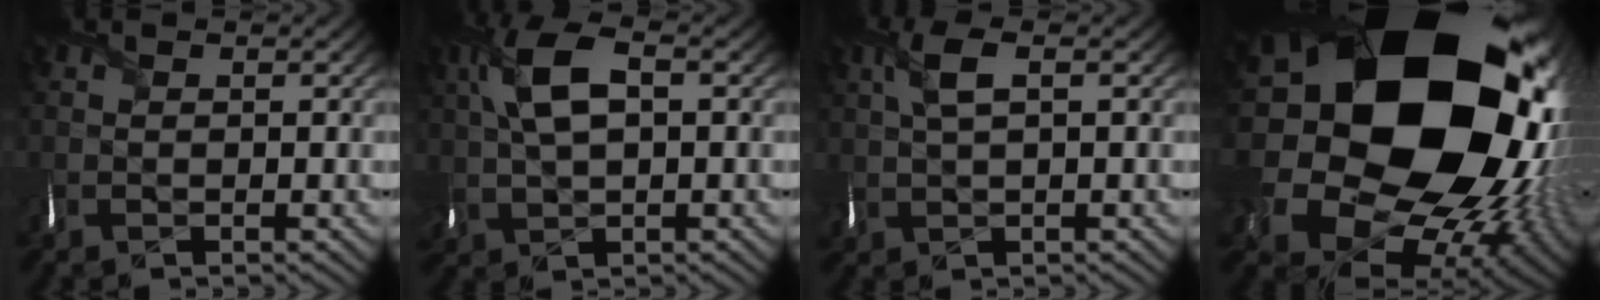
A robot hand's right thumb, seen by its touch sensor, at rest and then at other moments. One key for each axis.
{"total": 9.1, "fx": 2.0, "fy": 4.8, "fz": 7.4, "tx": -0.194, "ty": 0.009, "tz": 0.038}
{"total": 4.4, "fx": 1.2, "fy": 1.7, "fz": 3.9, "tx": -0.102, "ty": 0.005, "tz": 0.025}
{"total": 25.0, "fx": 5.3, "fy": 20.2, "fz": 13.8, "tx": -0.321, "ty": -0.050, "tz": 0.106}